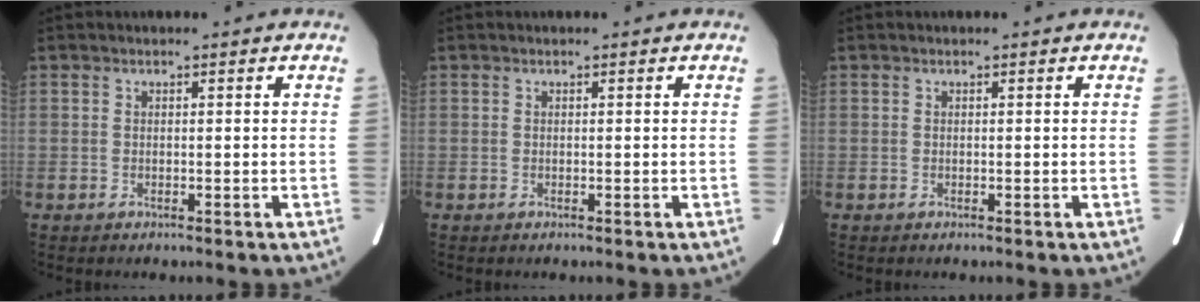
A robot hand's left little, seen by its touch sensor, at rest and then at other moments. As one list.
[{"total": 0.0}, {"total": 0.0}]